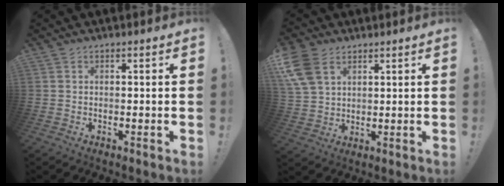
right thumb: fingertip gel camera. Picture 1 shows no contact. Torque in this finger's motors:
{"motor_torque": [-0.13, 0.21, -0.19, 0.00, -0.08]}